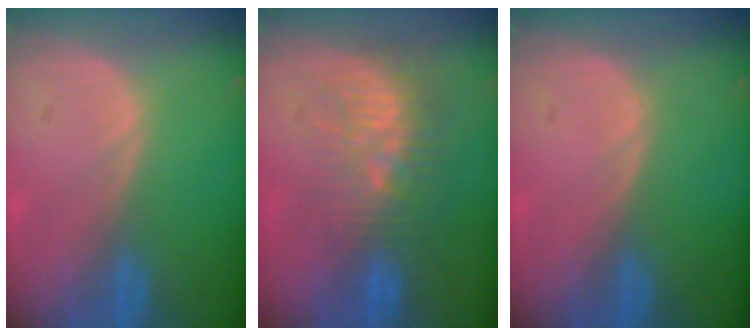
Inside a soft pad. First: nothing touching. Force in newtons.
{"total": 9.2, "press": 8.8, "slide": 2.9}
{"total": 0.0}